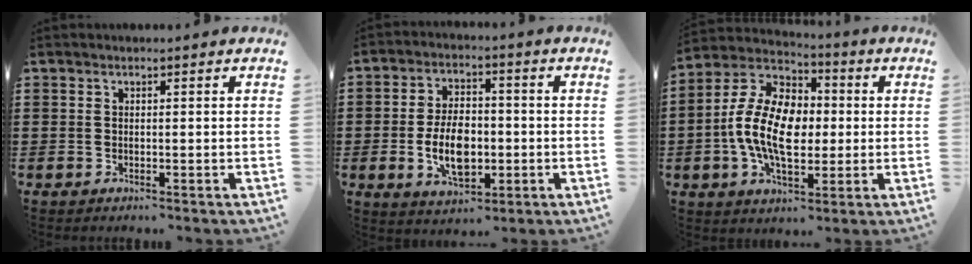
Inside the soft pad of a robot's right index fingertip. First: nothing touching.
{"total": 8.6, "force": [-1.6, 5.0, 6.8], "torque": [-0.125, 0.001, -0.032]}
{"total": 12.8, "force": [-1.1, 8.0, 9.9], "torque": [-0.240, 0.005, -0.024]}